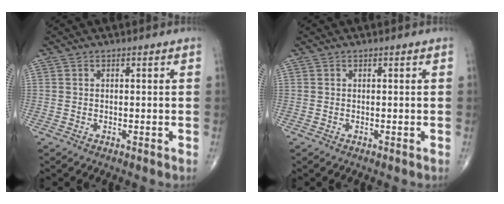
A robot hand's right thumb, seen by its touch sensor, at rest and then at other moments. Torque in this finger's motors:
{"motor_torque": [-0.01, 0.14, 0.35, 0.15, 0.00]}